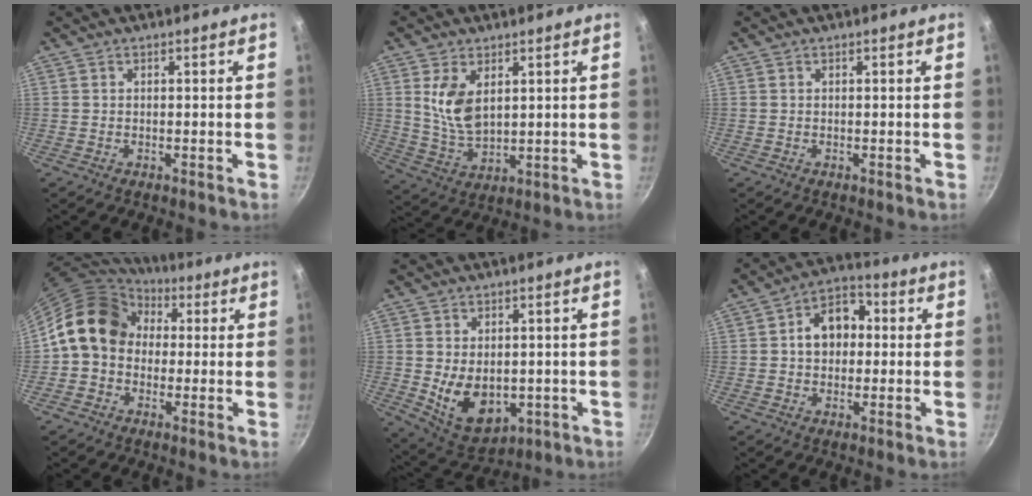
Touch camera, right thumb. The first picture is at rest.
{"total": 8.8, "force": [2.8, 5.0, 6.7], "torque": [-0.123, -0.027, 0.066]}
{"total": 0.0}
{"total": 13.7, "force": [2.1, 11.1, 7.8], "torque": [-0.101, 0.030, 0.017]}
{"total": 10.7, "force": [-0.7, 7.3, 7.8], "torque": [-0.105, -0.015, 0.016]}
{"total": 9.5, "force": [0.8, 7.1, 6.1], "torque": [-0.053, 0.023, -0.001]}